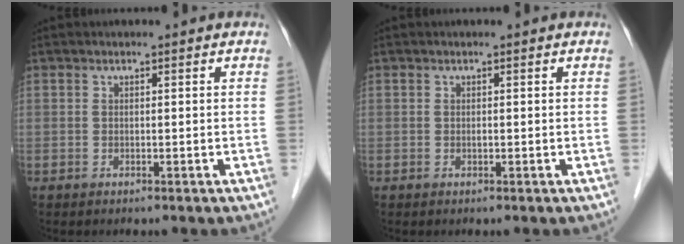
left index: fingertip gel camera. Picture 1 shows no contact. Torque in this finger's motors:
{"motor_torque": [0.06, 0.27, 0.00, 0.00]}